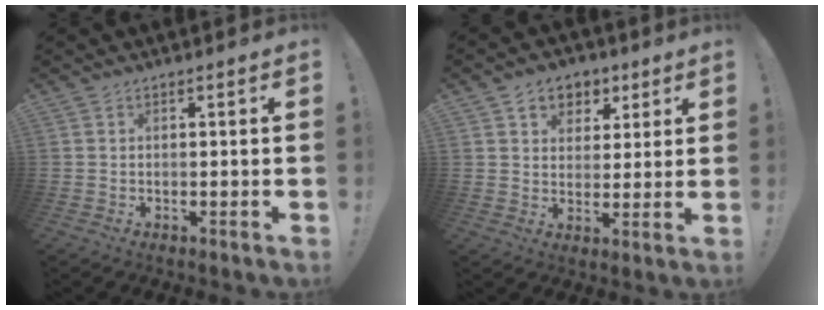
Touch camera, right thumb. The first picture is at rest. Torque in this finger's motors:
{"motor_torque": [0.28, 1.69, 0.25, 0.37, -0.01]}